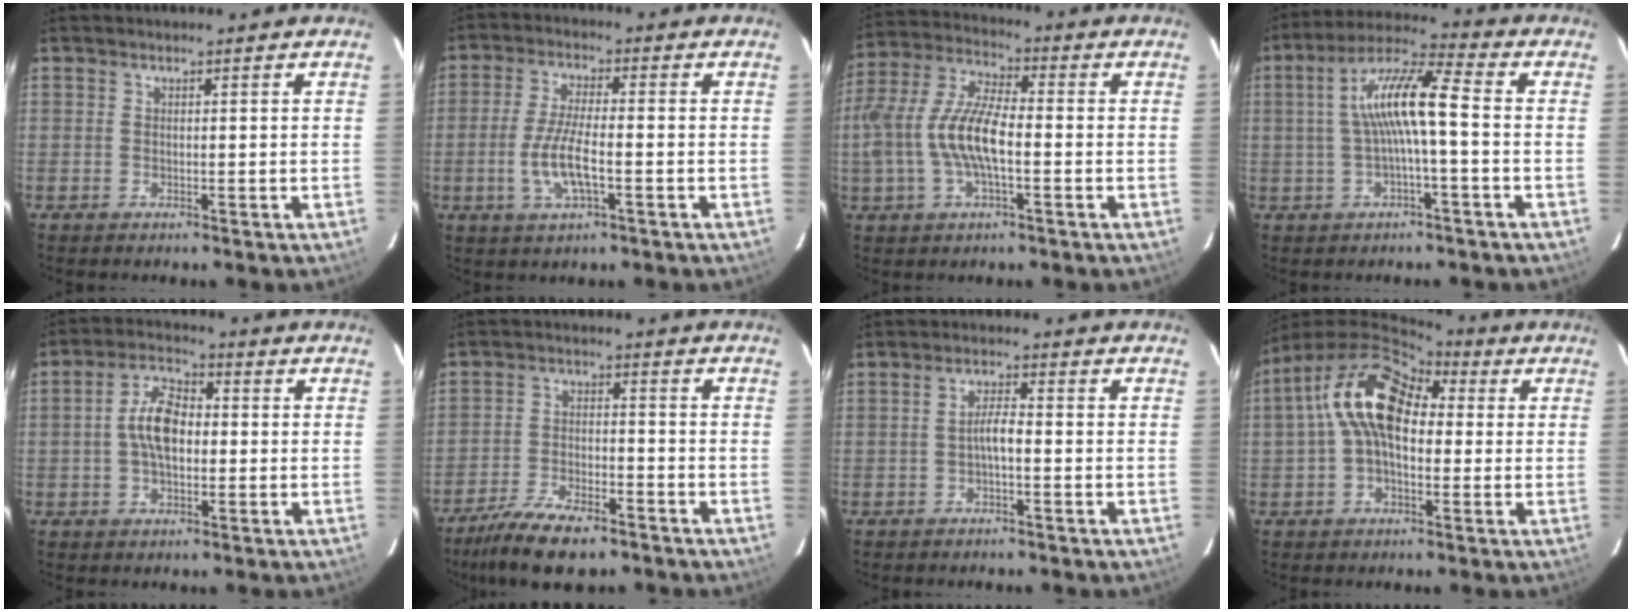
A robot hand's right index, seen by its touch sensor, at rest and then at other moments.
{"total": 7.9, "force": [-2.4, 2.2, 7.2], "torque": [-0.149, -0.007, -0.045]}
{"total": 13.3, "force": [-2.3, 5.0, 12.1], "torque": [-0.255, 0.006, -0.045]}
{"total": 10.3, "force": [-0.3, 1.4, 10.2], "torque": [-0.198, 0.024, -0.006]}
{"total": 7.9, "force": [-0.4, 4.4, 6.5], "torque": [-0.128, 0.018, -0.008]}
{"total": 12.2, "force": [-9.3, 4.2, 6.8], "torque": [-0.158, -0.017, -0.164]}
{"total": 2.7, "force": [-1.0, 0.5, 2.4], "torque": [-0.049, 0.008, -0.019]}
{"total": 12.7, "force": [1.9, 7.4, 10.2], "torque": [-0.182, 0.030, 0.025]}